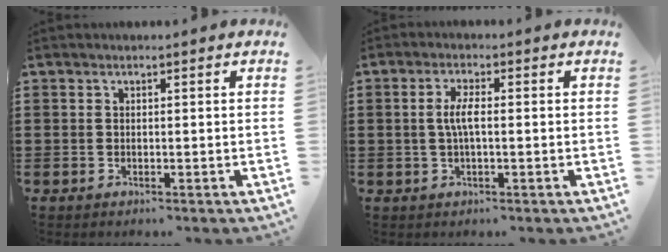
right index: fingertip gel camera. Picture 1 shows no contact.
{"total": 3.3, "force": [-0.2, 0.8, 3.2], "torque": [-0.067, -0.001, -0.008]}